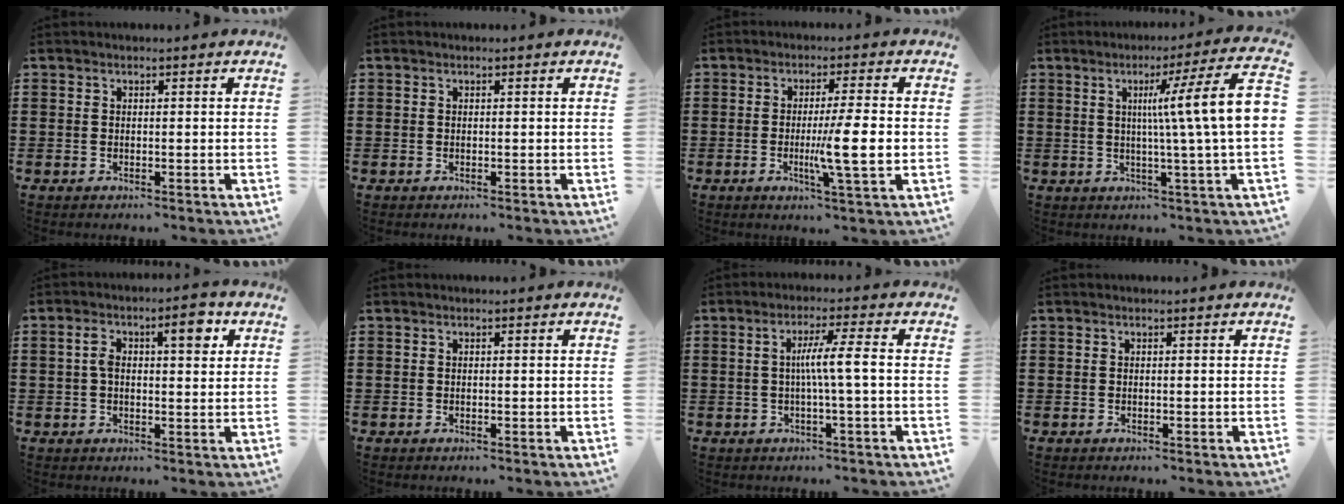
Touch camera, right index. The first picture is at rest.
{"total": 0.0}
{"total": 8.4, "force": [-1.1, 0.2, 8.3], "torque": [-0.146, -0.013, -0.022]}
{"total": 11.9, "force": [2.0, -0.4, 11.8], "torque": [-0.200, -0.012, 0.024]}
{"total": 6.4, "force": [1.8, 2.6, 5.5], "torque": [-0.098, 0.009, 0.024]}
{"total": 0.0}
{"total": 5.1, "force": [-0.3, -0.4, 5.1], "torque": [-0.094, -0.006, -0.011]}
{"total": 0.0}